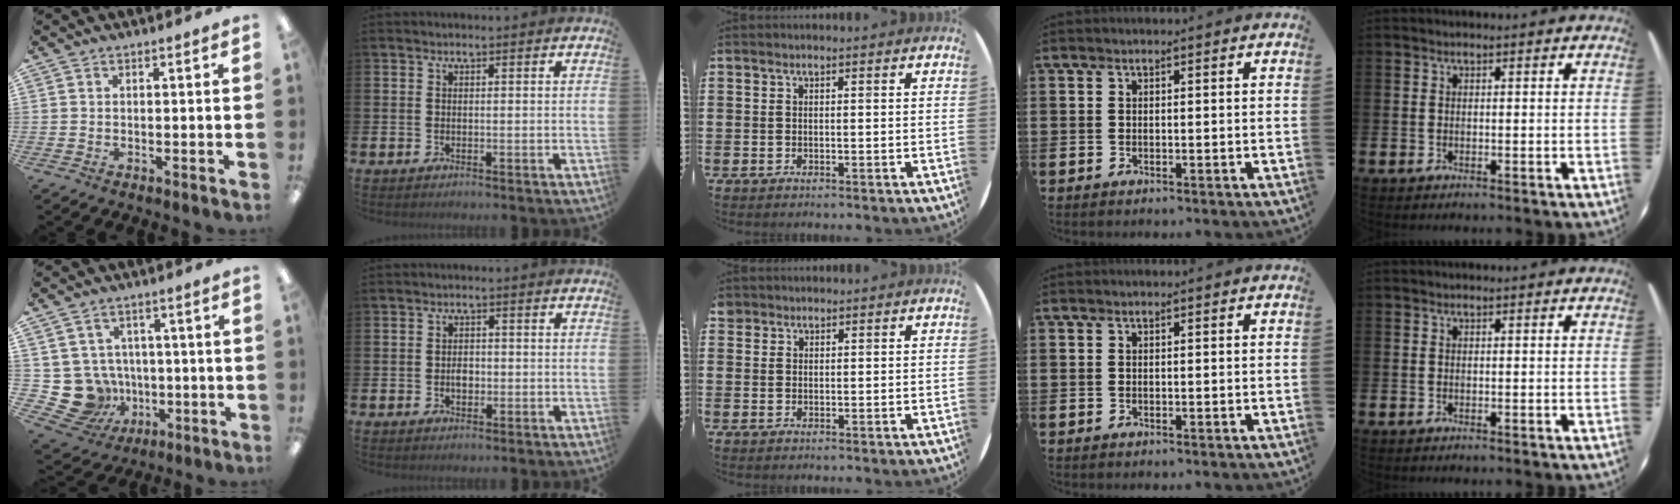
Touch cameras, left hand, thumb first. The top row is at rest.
{"thumb": {"total": 10.5, "force": [-1.1, 10.0, 2.8], "torque": [-0.096, 0.000, -0.007]}, "index": {"total": 2.0, "force": [-0.3, 1.4, 1.4], "torque": [-0.015, 0.000, -0.010]}, "middle": {"total": 1.2, "force": [1.1, 0.6, 0.0], "torque": [0.006, -0.001, 0.020]}}